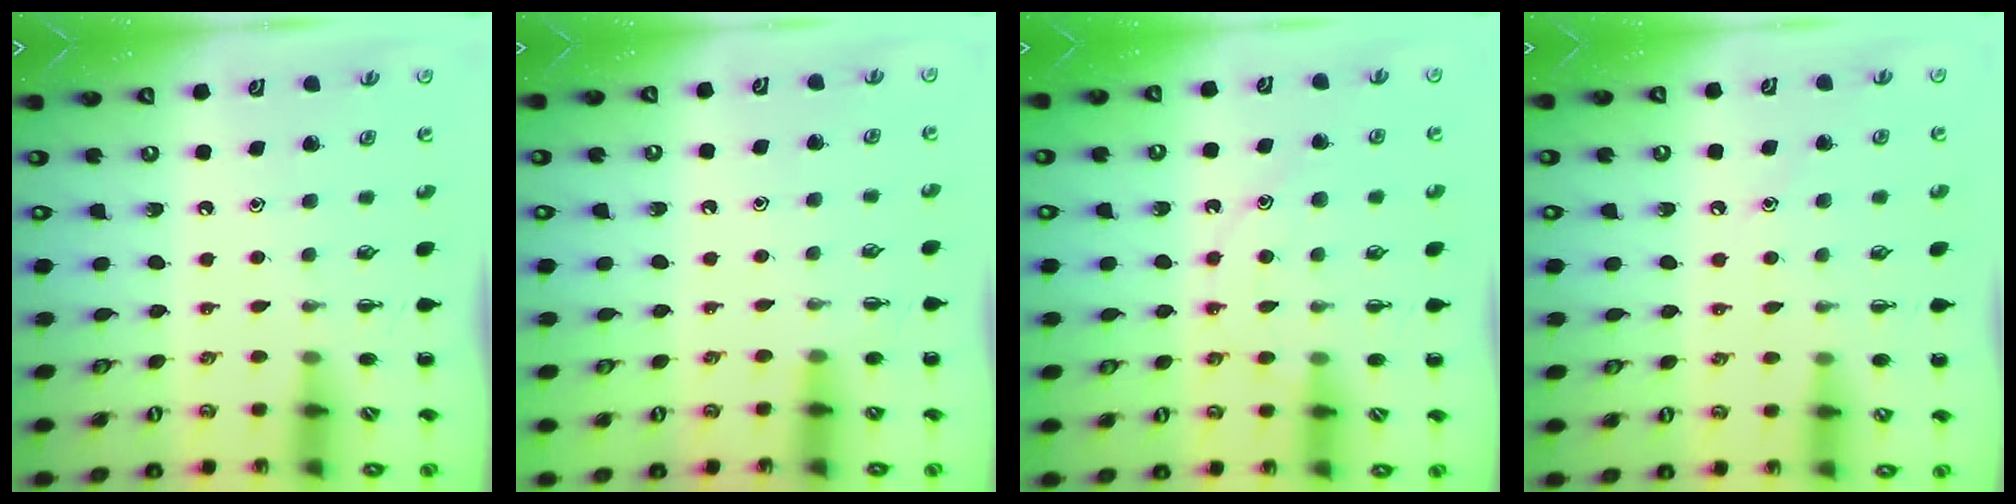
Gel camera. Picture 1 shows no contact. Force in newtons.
{"total": 6.0, "press": 5.8, "slide": 1.5}
{"total": 11.3, "press": 11.2, "slide": 1.1}
{"total": 7.6, "press": 7.4, "slide": 1.8}